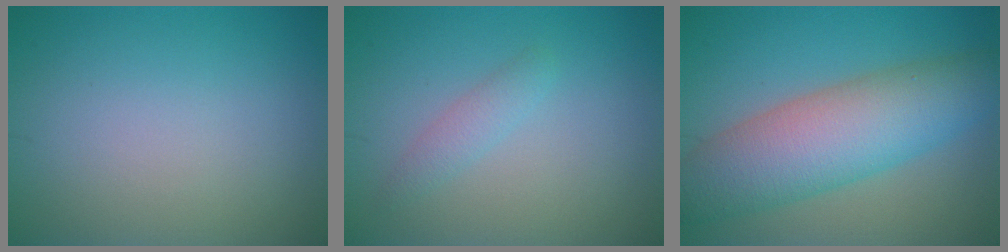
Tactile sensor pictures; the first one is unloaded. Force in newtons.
{"total": 1.4, "press": 1.4, "slide": 0.0}
{"total": 8.7, "press": 8.6, "slide": 0.3}